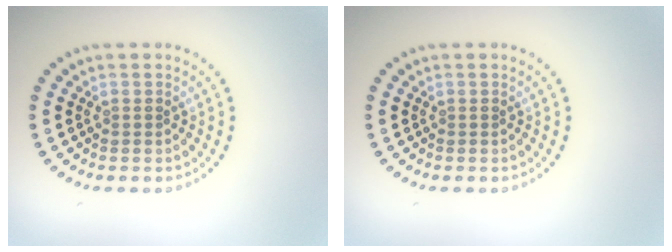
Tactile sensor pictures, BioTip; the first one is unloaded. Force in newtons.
{"total": 0.0}